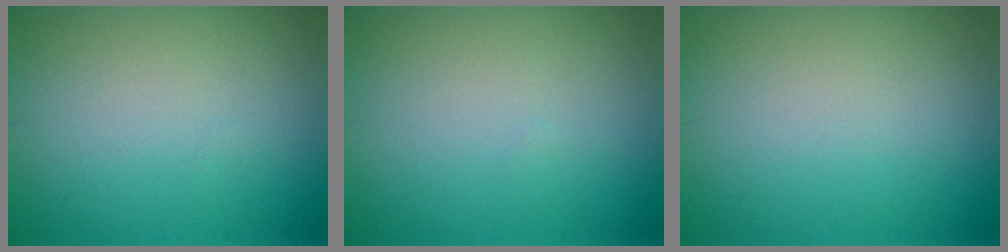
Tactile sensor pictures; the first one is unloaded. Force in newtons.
{"total": 0.0}
{"total": 0.0}